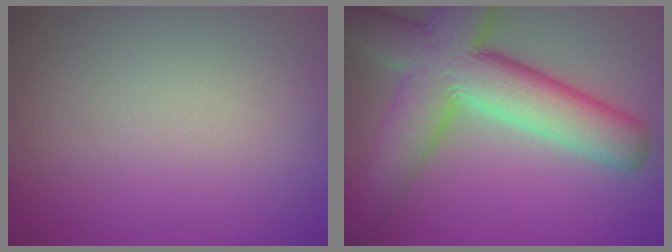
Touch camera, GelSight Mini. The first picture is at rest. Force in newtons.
{"total": 10.3, "press": 10.3, "slide": 0.5}